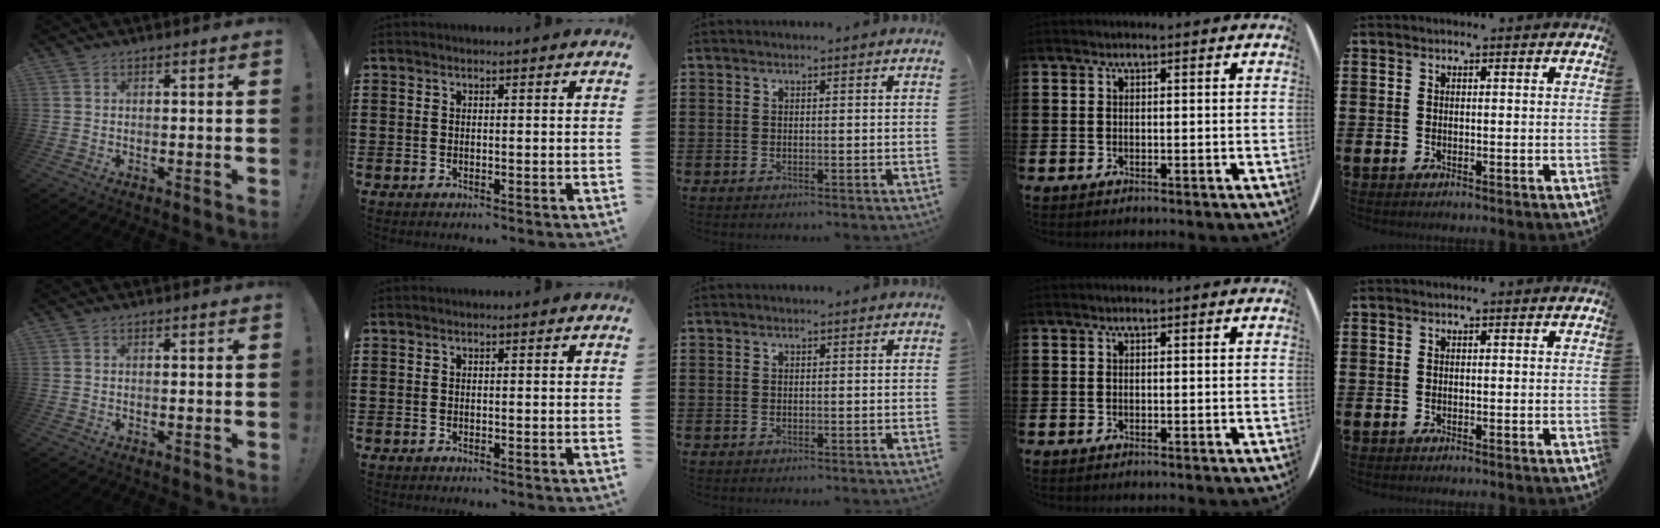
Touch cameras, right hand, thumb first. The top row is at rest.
{}